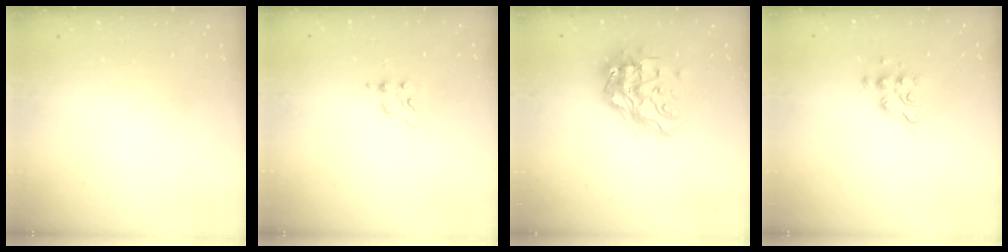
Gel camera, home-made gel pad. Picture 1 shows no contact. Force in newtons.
{"total": 3.8, "press": 3.7, "slide": 0.5}
{"total": 16.6, "press": 16.5, "slide": 1.9}
{"total": 6.9, "press": 6.9, "slide": 0.7}